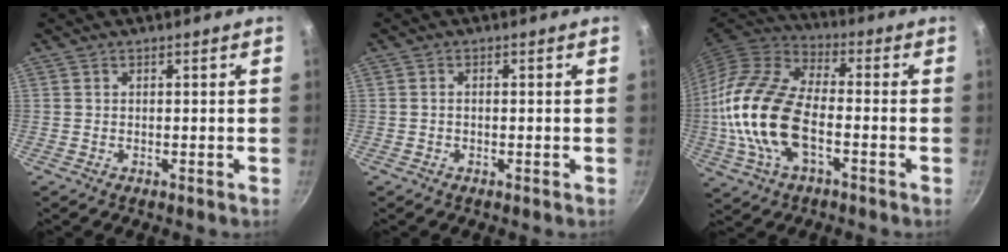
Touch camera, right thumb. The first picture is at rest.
{"total": 0.7, "force": [-0.2, 0.5, 0.5], "torque": [-0.011, 0.005, -0.004]}
{"total": 19.3, "force": [-3.5, 10.3, 15.9], "torque": [-0.313, 0.030, -0.079]}